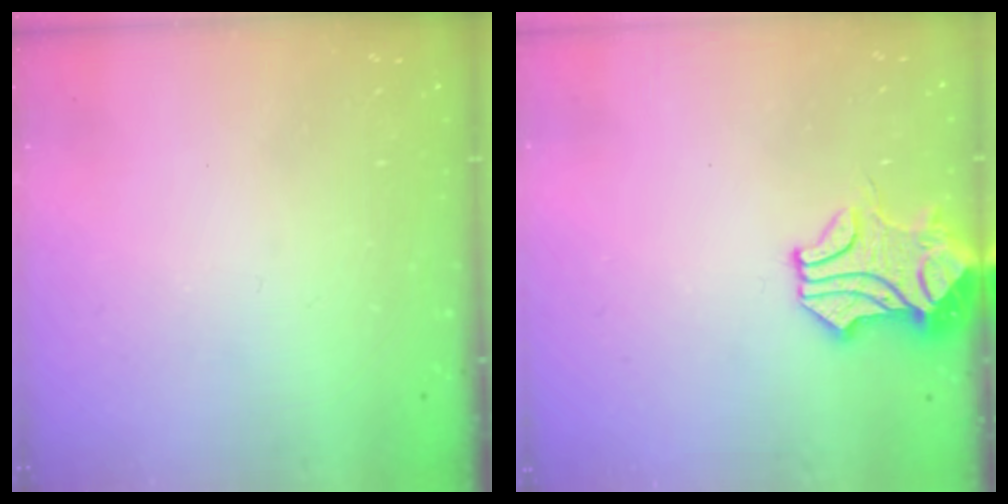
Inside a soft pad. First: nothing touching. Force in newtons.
{"total": 1.5, "press": 1.5, "slide": 0.2}